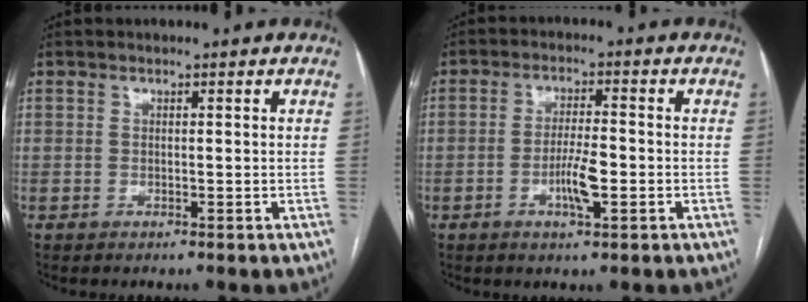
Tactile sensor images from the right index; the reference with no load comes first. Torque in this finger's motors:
{"motor_torque": [0.00, 0.05, 0.04, 0.02]}